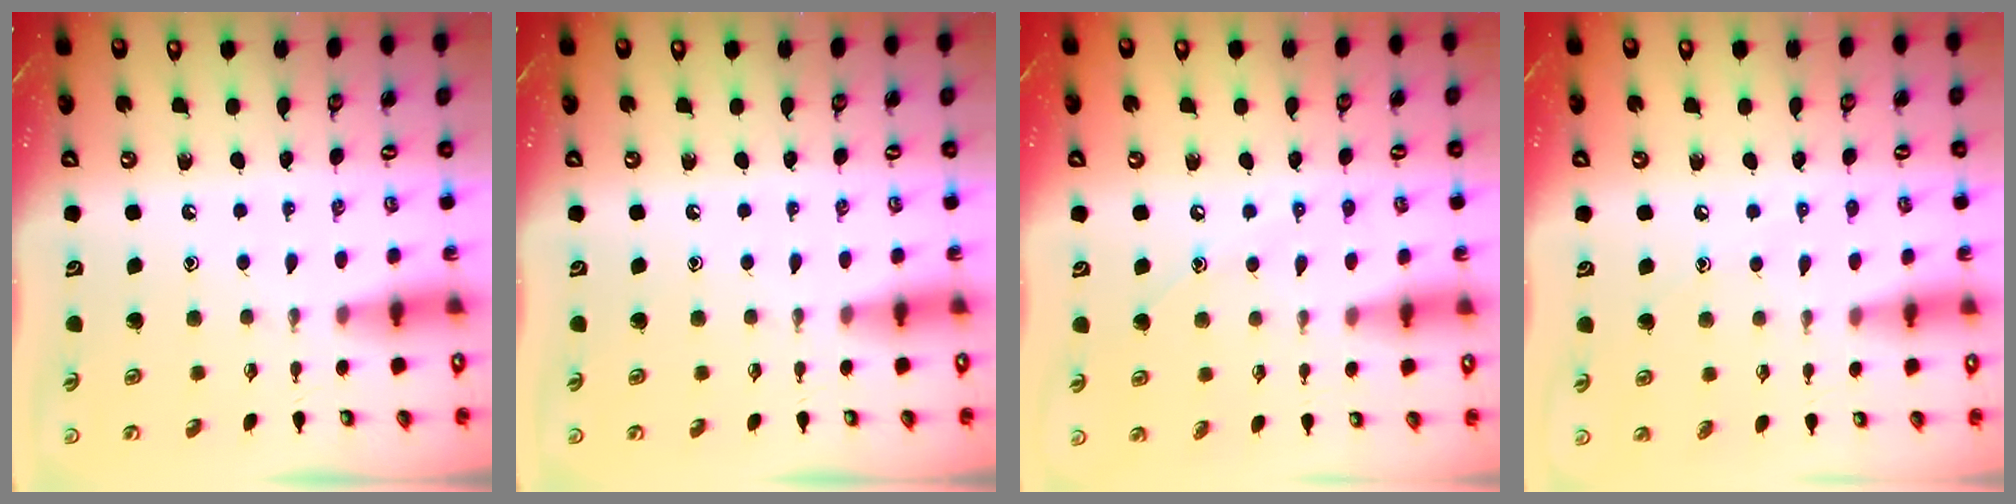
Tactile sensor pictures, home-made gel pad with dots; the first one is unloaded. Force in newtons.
{"total": 0.0}
{"total": 6.7, "press": 6.7, "slide": 0.5}
{"total": 5.0, "press": 4.9, "slide": 0.6}